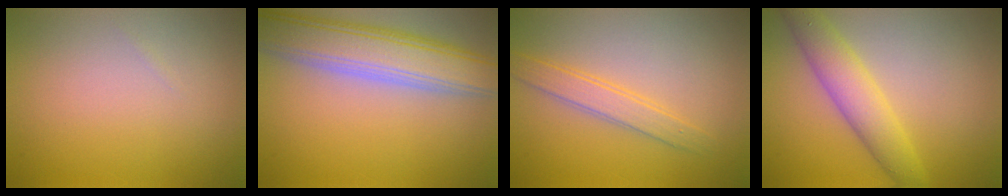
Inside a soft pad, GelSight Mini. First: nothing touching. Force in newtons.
{"total": 7.7, "press": 7.7, "slide": 0.7}
{"total": 2.5, "press": 2.5, "slide": 0.2}
{"total": 4.4, "press": 4.4, "slide": 0.1}